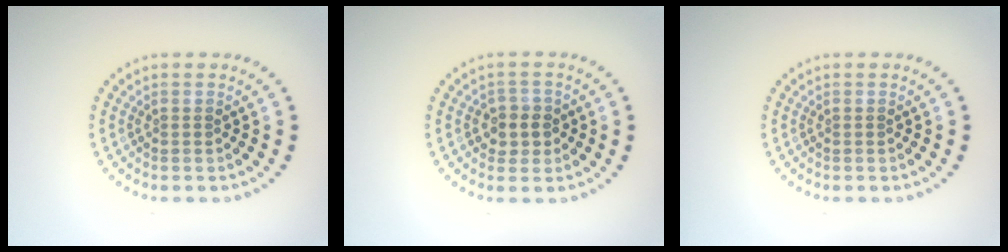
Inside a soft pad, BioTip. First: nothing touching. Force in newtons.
{"total": 2.3, "press": 2.1, "slide": 1.0}
{"total": 0.0}